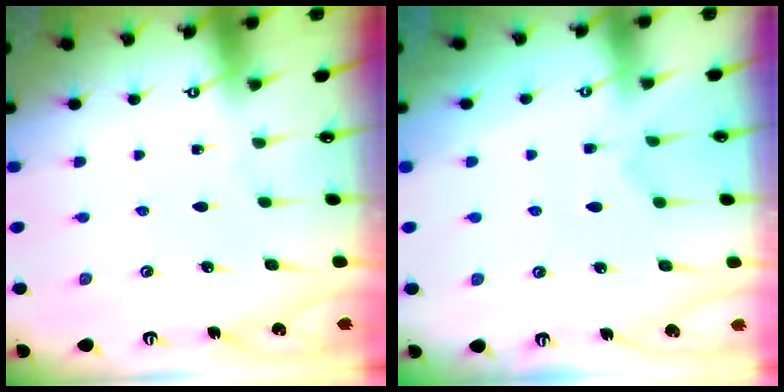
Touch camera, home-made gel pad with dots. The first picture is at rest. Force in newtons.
{"total": 1.1, "press": 0.3, "slide": 1.0}